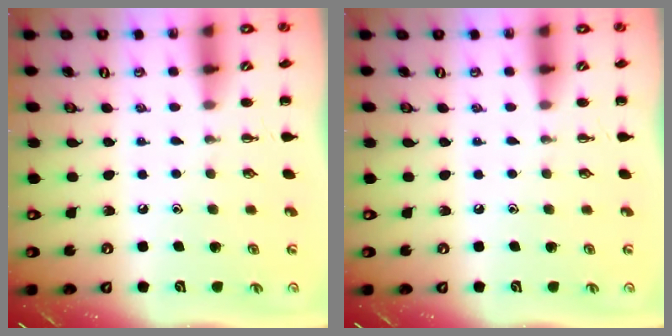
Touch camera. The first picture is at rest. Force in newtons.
{"total": 0.0}